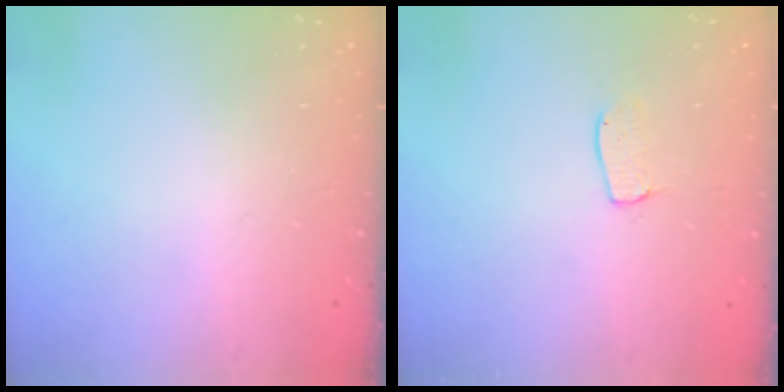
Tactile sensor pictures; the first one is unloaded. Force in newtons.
{"total": 4.5, "press": 4.5, "slide": 0.3}